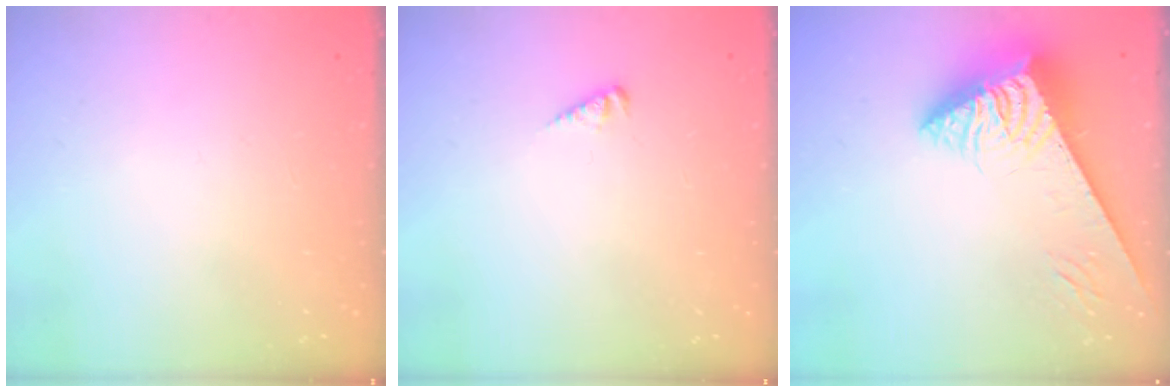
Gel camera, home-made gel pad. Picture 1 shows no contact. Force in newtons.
{"total": 1.9, "press": 1.8, "slide": 0.3}
{"total": 5.3, "press": 5.2, "slide": 0.7}